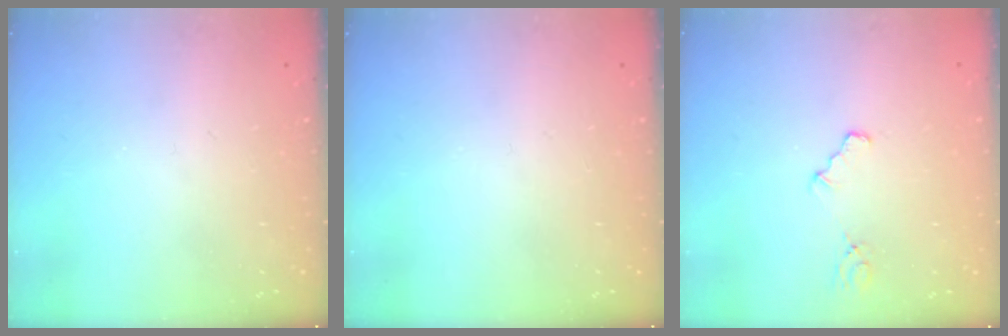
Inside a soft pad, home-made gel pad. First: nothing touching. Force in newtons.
{"total": 0.0}
{"total": 4.8, "press": 4.8, "slide": 0.5}